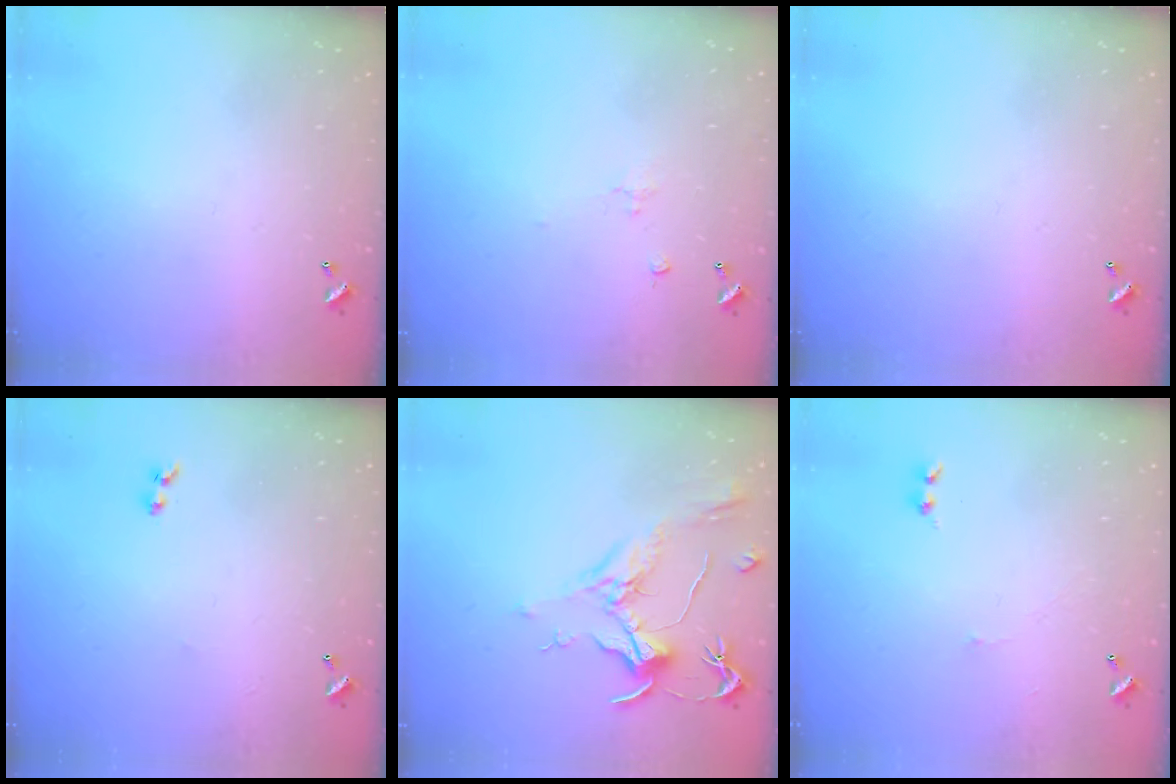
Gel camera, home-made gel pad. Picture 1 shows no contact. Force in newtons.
{"total": 1.1, "press": 0.9, "slide": 0.5}
{"total": 0.0}
{"total": 1.9, "press": 1.7, "slide": 0.9}
{"total": 2.1, "press": 2.0, "slide": 0.8}
{"total": 1.5, "press": 1.4, "slide": 0.6}